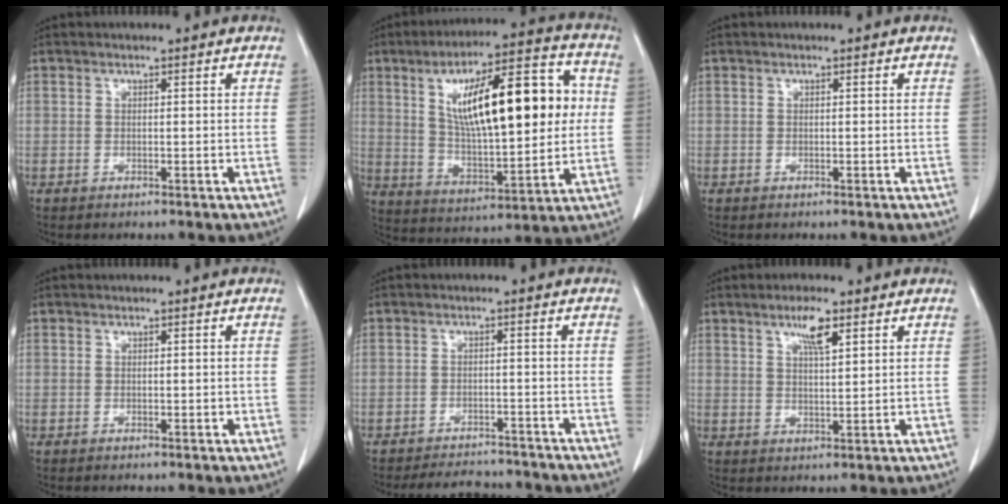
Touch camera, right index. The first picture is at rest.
{"total": 20.6, "force": [4.2, 5.6, 19.3], "torque": [-0.312, 0.027, 0.073]}
{"total": 0.0}
{"total": 0.7, "force": [0.1, 0.5, 0.5], "torque": [-0.003, 0.001, 0.004]}
{"total": 6.8, "force": [-6.4, 1.9, 0.9], "torque": [-0.009, 0.002, -0.086]}
{"total": 4.5, "force": [2.6, 0.8, 3.6], "torque": [-0.066, 0.001, 0.047]}